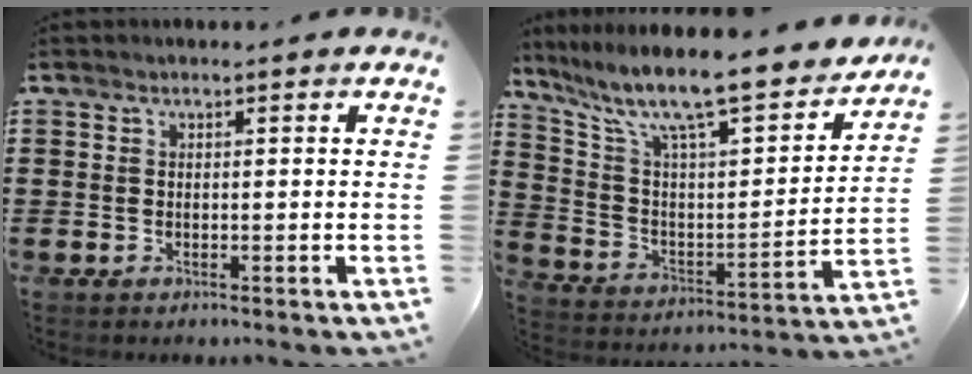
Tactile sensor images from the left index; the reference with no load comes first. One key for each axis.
{"total": 10.9, "fx": 9.3, "fy": 1.1, "fz": 5.6, "tx": -0.141, "ty": -0.073, "tz": 0.151}